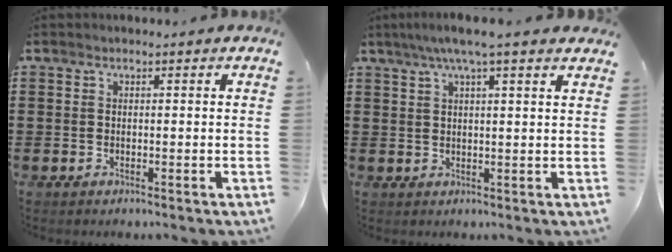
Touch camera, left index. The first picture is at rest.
{"total": 4.8, "force": [3.4, 0.0, 3.4], "torque": [-0.074, 0.000, 0.059]}